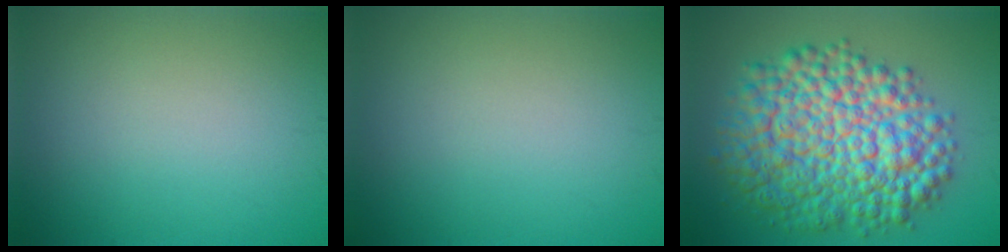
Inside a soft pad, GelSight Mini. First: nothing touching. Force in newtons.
{"total": 0.0}
{"total": 12.2, "press": 12.2, "slide": 0.2}